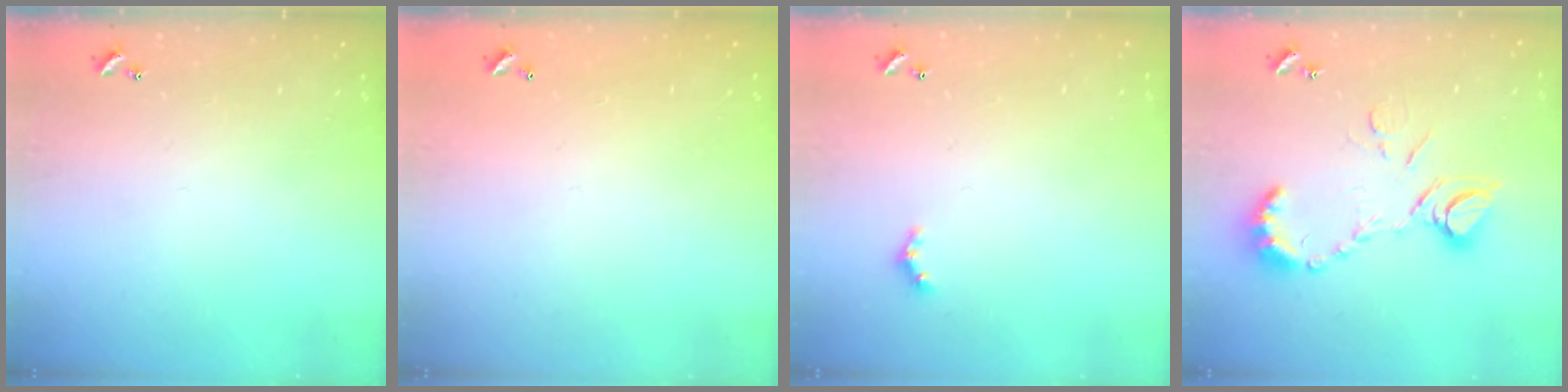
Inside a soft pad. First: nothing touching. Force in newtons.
{"total": 2.8, "press": 2.8, "slide": 0.1}
{"total": 3.1, "press": 3.1, "slide": 0.5}
{"total": 13.0, "press": 13.0, "slide": 1.3}